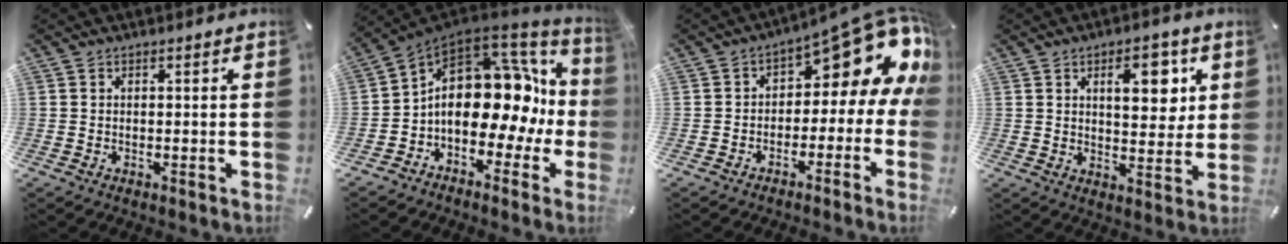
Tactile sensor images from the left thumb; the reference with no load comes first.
{"total": 20.3, "force": [1.8, 13.5, 15.1], "torque": [-0.260, -0.035, 0.040]}
{"total": 12.3, "force": [6.9, 5.5, 8.6], "torque": [-0.107, -0.062, 0.108]}
{"total": 10.8, "force": [4.1, 5.5, 8.3], "torque": [-0.100, -0.012, 0.060]}